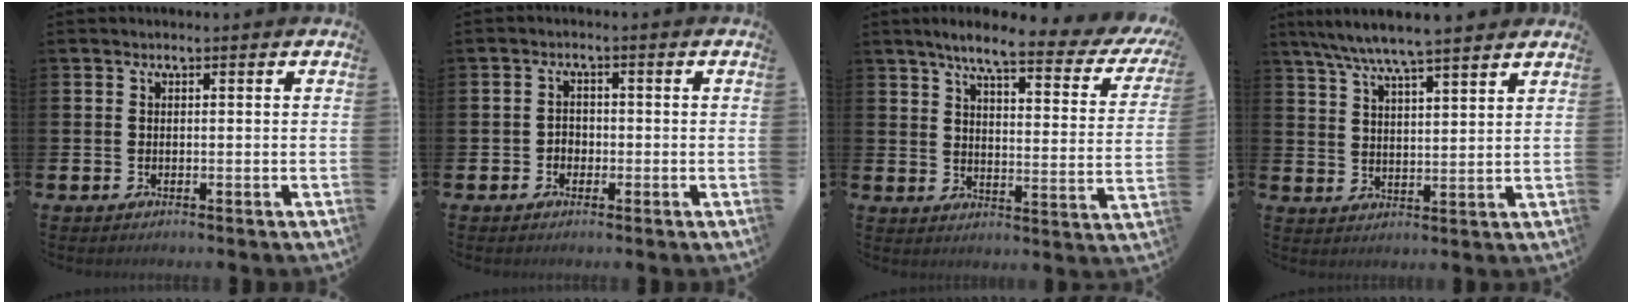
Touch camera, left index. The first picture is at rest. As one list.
[{"total": 1.8, "force": [-0.8, 1.6, 0.5], "torque": [-0.013, 0.005, -0.018]}, {"total": 6.9, "force": [5.5, 0.9, 4.1], "torque": [-0.086, -0.038, 0.083]}, {"total": 6.9, "force": [6.5, 0.0, 2.3], "torque": [-0.067, -0.030, 0.116]}]